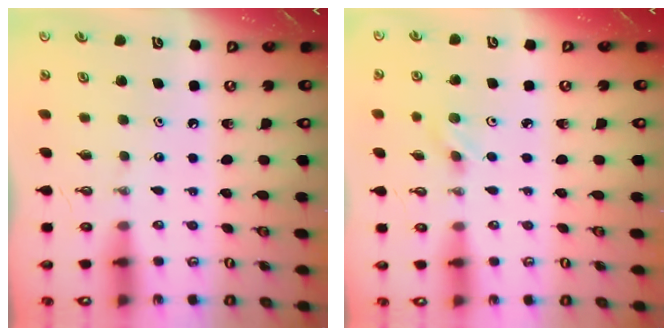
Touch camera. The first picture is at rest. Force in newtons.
{"total": 2.7, "press": 2.3, "slide": 1.4}